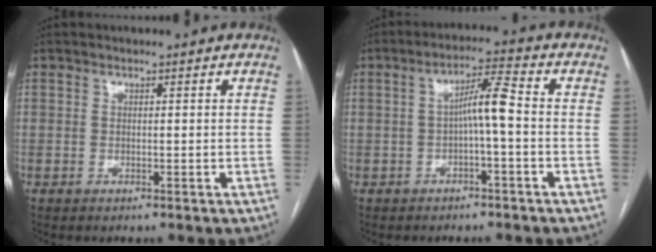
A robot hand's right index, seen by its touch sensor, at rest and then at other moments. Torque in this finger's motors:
{"motor_torque": [0.71, -0.07, 0.32, 0.10]}